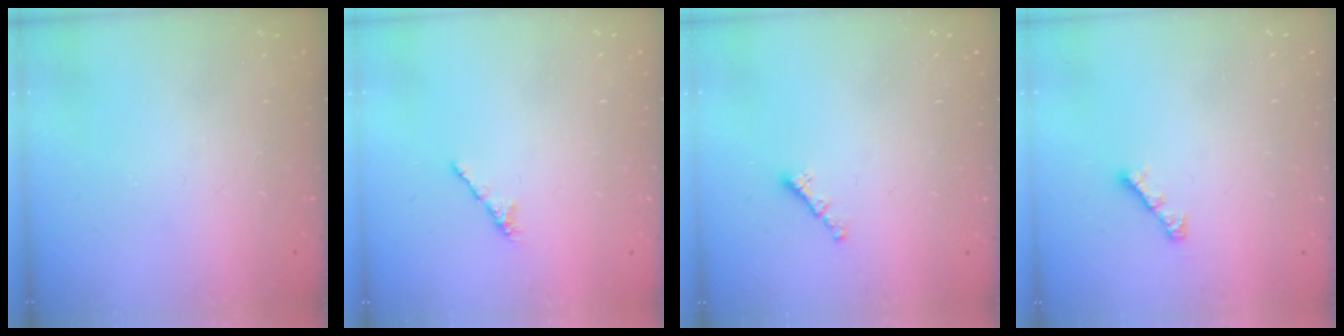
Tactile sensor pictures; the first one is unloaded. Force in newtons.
{"total": 2.1, "press": 2.0, "slide": 0.7}
{"total": 0.6, "press": 0.5, "slide": 0.4}
{"total": 4.1, "press": 4.0, "slide": 0.7}